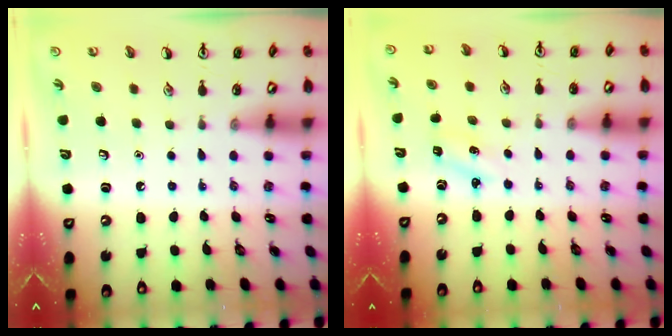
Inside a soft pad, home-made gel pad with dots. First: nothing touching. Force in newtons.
{"total": 1.8, "press": 1.7, "slide": 0.7}